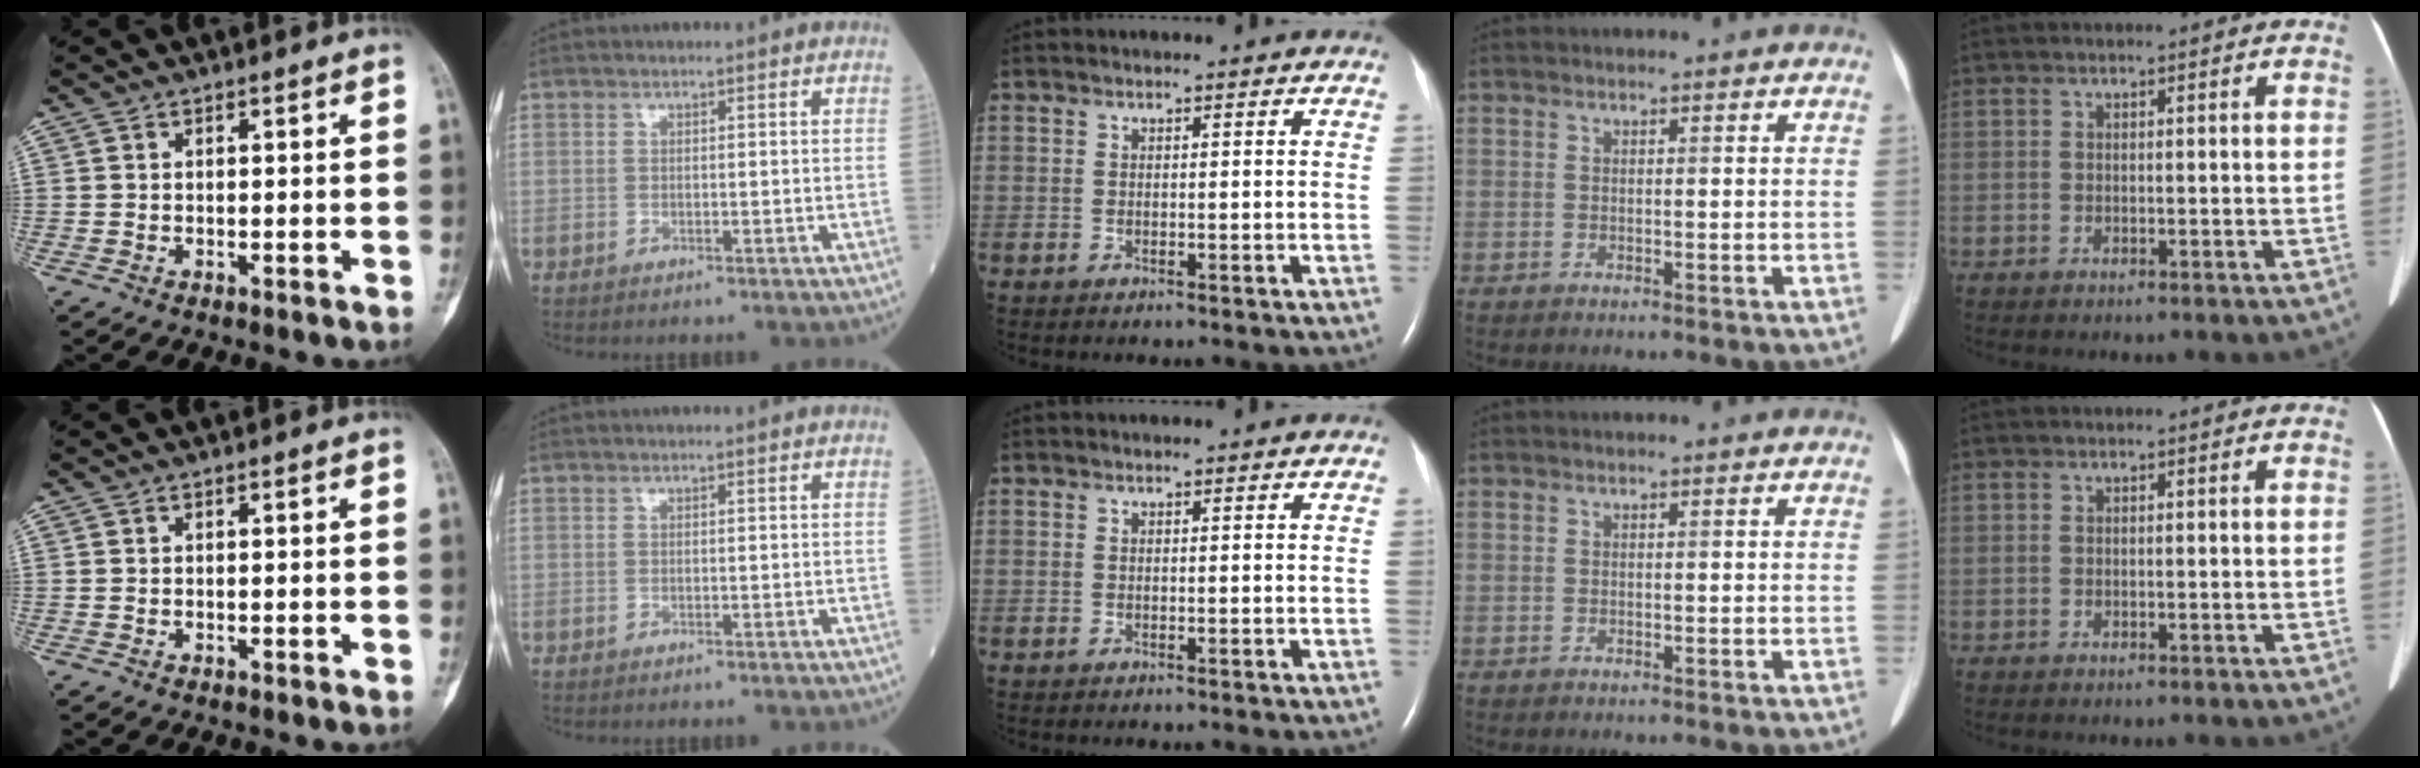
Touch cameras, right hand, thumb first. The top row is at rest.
{}